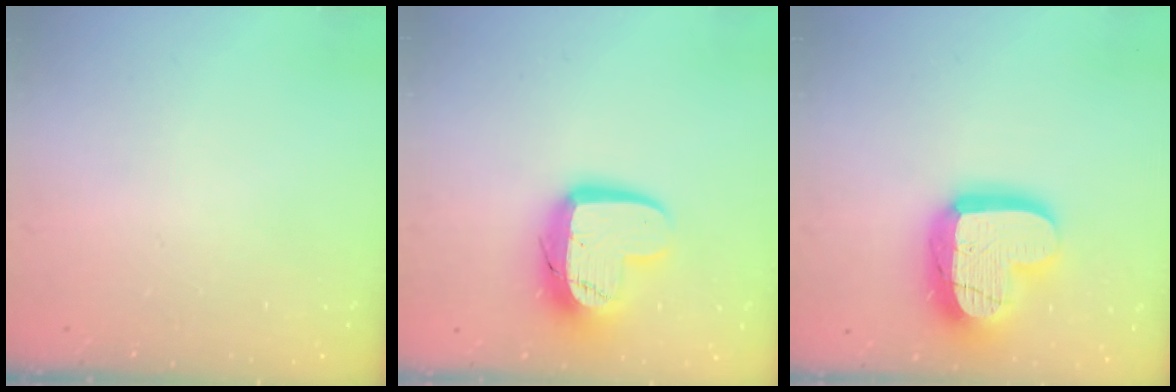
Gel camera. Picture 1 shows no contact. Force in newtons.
{"total": 15.1, "press": 15.0, "slide": 1.2}
{"total": 19.8, "press": 19.8, "slide": 1.5}